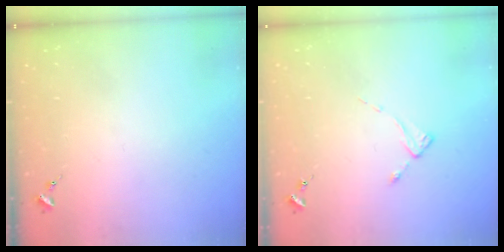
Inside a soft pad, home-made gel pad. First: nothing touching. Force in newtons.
{"total": 2.0, "press": 2.0, "slide": 0.3}